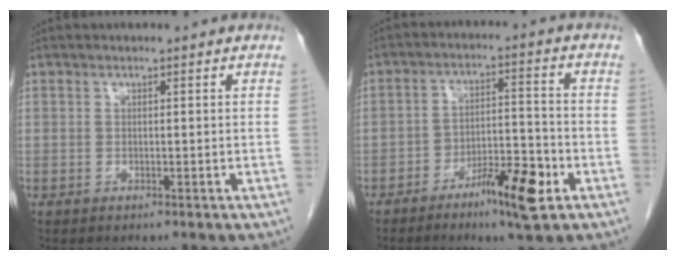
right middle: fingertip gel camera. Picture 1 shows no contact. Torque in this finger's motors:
{"motor_torque": [0.18, -0.41, 0.27, 0.02]}